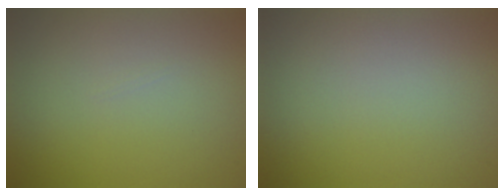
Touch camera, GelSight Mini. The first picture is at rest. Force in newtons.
{"total": 0.0}